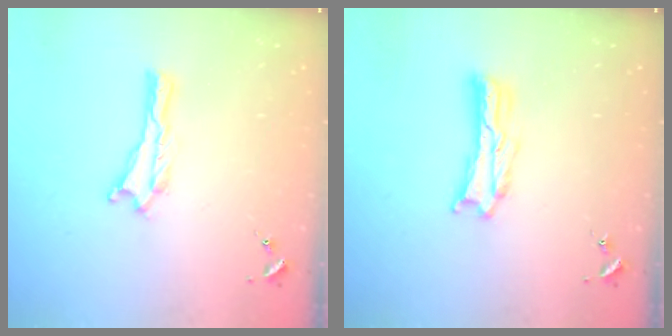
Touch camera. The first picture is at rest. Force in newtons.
{"total": 1.6, "press": 1.6, "slide": 0.3}